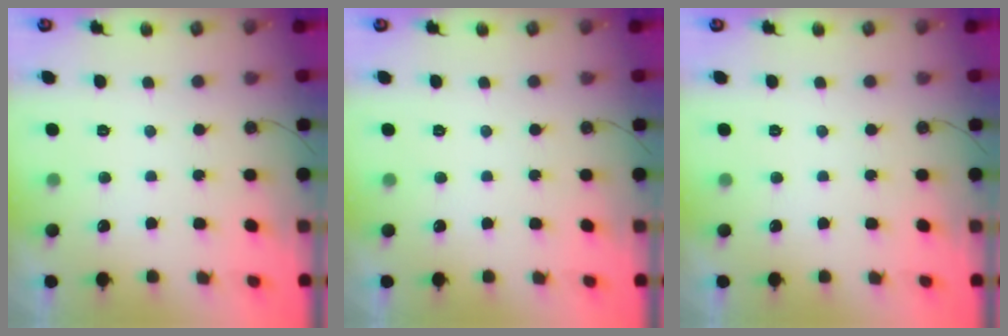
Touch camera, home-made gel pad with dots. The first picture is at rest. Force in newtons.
{"total": 0.0}
{"total": 0.0}